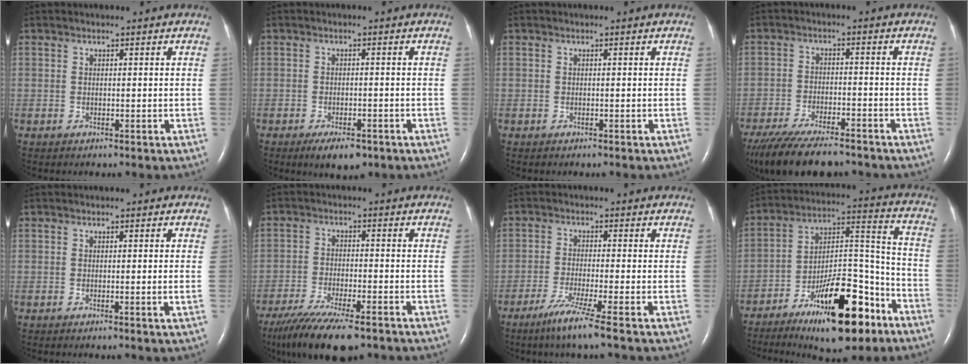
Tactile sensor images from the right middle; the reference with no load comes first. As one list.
[{"total": 5.0, "force": [-3.3, 1.9, 3.2], "torque": [-0.054, -0.004, -0.046]}, {"total": 0.0}, {"total": 15.6, "force": [-12.9, 3.8, 7.8], "torque": [-0.167, -0.030, -0.203]}, {"total": 1.5, "force": [-0.2, -0.4, 1.5], "torque": [-0.020, -0.003, -0.004]}, {"total": 14.4, "force": [-10.9, 3.0, 8.9], "torque": [-0.168, -0.035, -0.178]}, {"total": 6.3, "force": [-4.1, -1.1, 4.6], "torque": [-0.087, -0.020, -0.081]}, {"total": 19.2, "force": [-11.9, 5.2, 14.1], "torque": [-0.229, 0.015, -0.192]}]